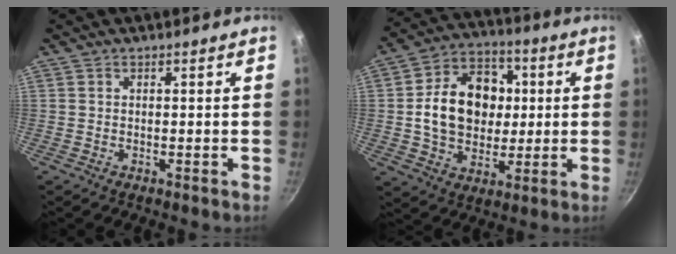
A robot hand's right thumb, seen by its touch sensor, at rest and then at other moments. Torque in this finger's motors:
{"motor_torque": [-0.40, 1.64, 0.86, -0.32, 0.38]}